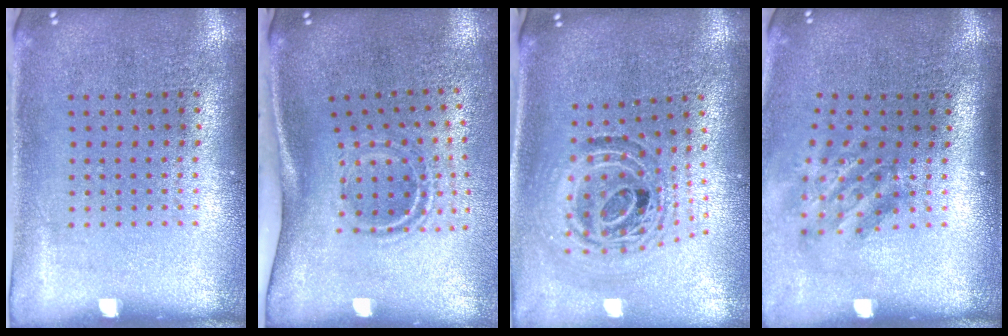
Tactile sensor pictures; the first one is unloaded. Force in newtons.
{"total": 2.0, "press": 1.2, "slide": 1.6}
{"total": 1.2, "press": 1.1, "slide": 0.5}
{"total": 1.9, "press": 1.2, "slide": 1.4}